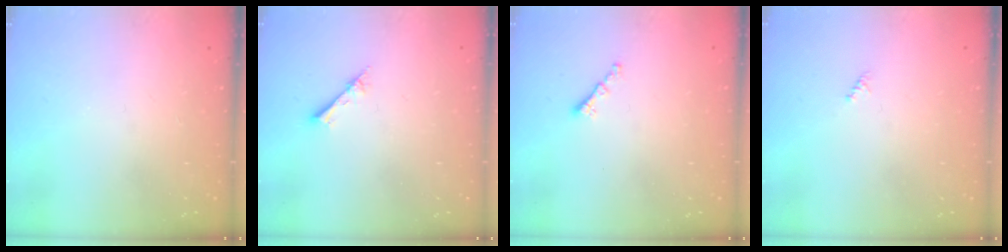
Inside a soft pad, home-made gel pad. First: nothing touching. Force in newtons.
{"total": 2.4, "press": 2.4, "slide": 0.3}
{"total": 1.2, "press": 1.1, "slide": 0.5}
{"total": 0.0}